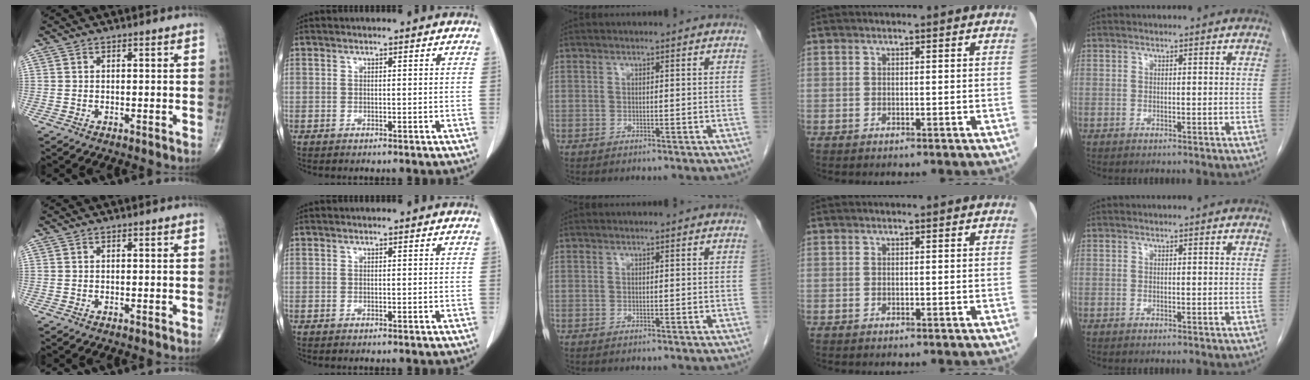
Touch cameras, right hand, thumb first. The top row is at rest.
{}